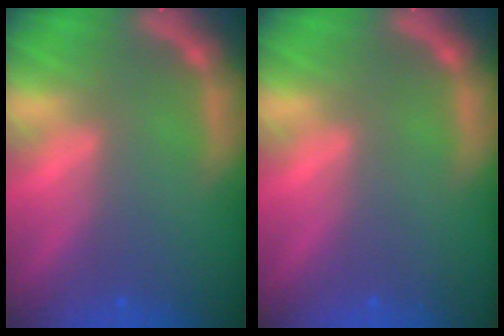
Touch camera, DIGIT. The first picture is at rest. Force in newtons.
{"total": 0.0}